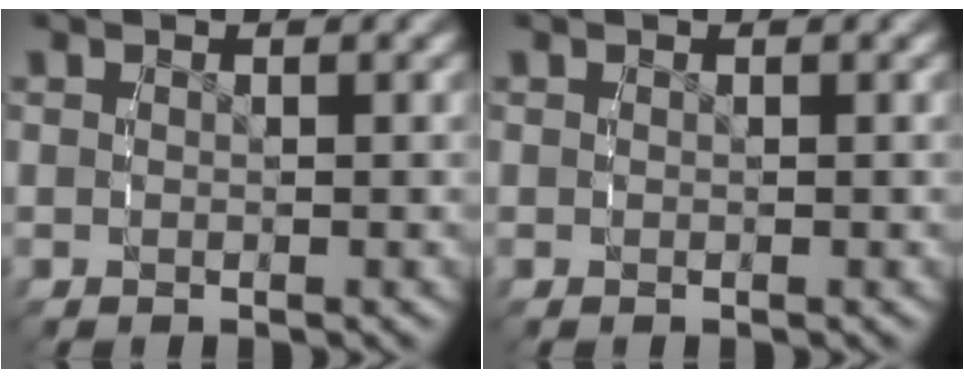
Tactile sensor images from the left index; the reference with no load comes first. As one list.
[{"total": 0.0}]